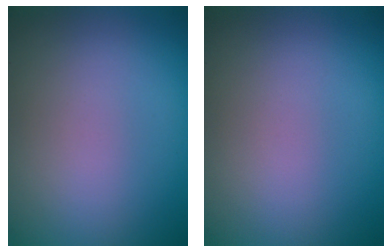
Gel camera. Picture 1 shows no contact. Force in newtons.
{"total": 0.0}